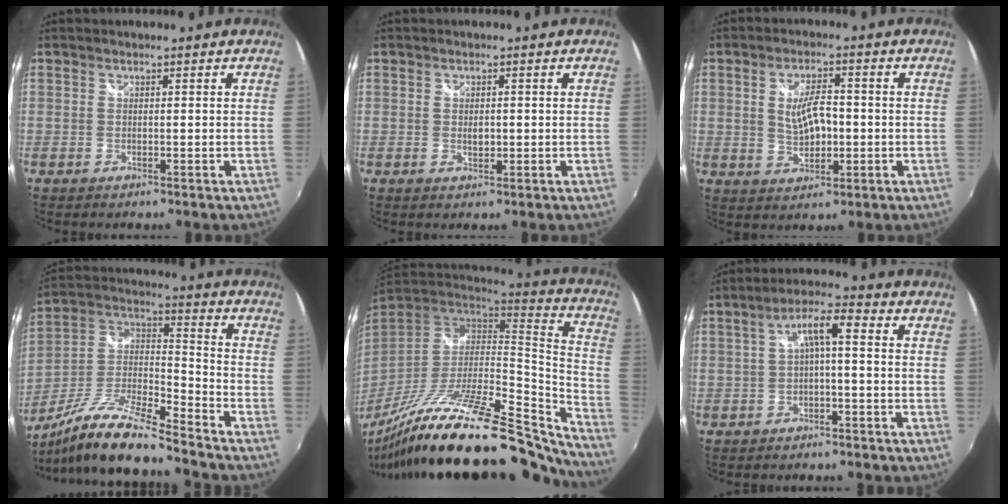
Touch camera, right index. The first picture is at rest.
{"total": 1.7, "force": [-0.1, 1.1, 1.3], "torque": [-0.021, 0.000, 0.000]}
{"total": 6.9, "force": [-0.1, 3.3, 6.0], "torque": [-0.111, 0.002, 0.006]}
{"total": 17.1, "force": [-13.2, 2.5, 10.5], "torque": [-0.209, -0.010, -0.254]}
{"total": 32.7, "force": [-26.2, 7.3, 18.1], "torque": [-0.263, -0.046, -0.417]}
{"total": 5.7, "force": [-0.5, 1.2, 5.5], "torque": [-0.109, 0.016, -0.005]}